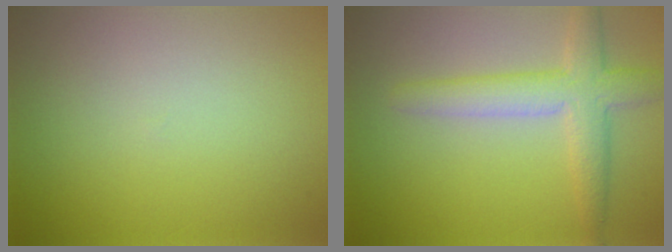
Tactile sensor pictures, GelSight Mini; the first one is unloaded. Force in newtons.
{"total": 4.3, "press": 4.3, "slide": 0.3}